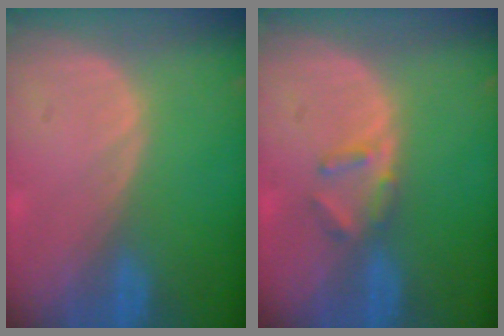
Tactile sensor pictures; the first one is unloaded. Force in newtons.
{"total": 2.8, "press": 2.7, "slide": 0.4}